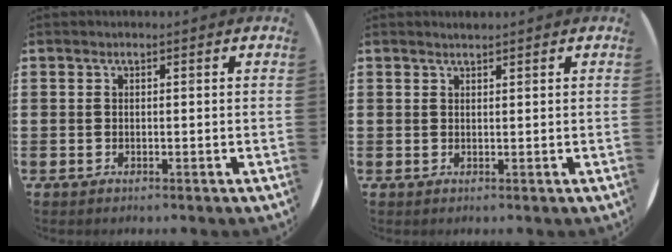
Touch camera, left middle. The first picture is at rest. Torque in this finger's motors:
{"motor_torque": [0.21, -0.02, -0.09, -0.03]}